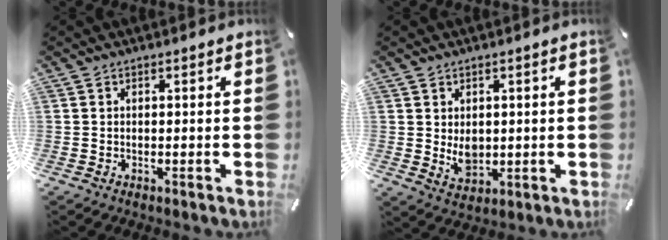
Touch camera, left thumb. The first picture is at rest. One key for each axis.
{"total": 4.8, "fx": 0.7, "fy": 3.9, "fz": 2.8, "tx": -0.037, "ty": -0.009, "tz": 0.014}